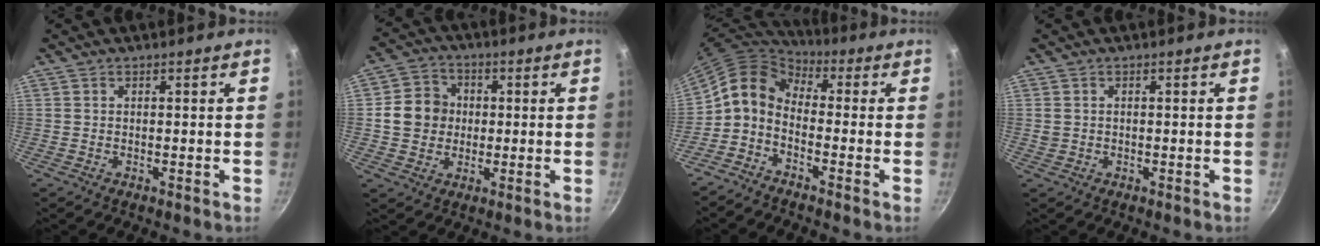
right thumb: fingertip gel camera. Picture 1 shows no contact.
{"total": 8.7, "force": [0.3, 7.9, 3.7], "torque": [-0.031, 0.014, -0.006]}
{"total": 9.2, "force": [-1.8, 6.5, 6.3], "torque": [-0.118, 0.049, -0.055]}
{"total": 1.4, "force": [0.0, 1.2, 0.6], "torque": [-0.010, 0.003, 0.003]}